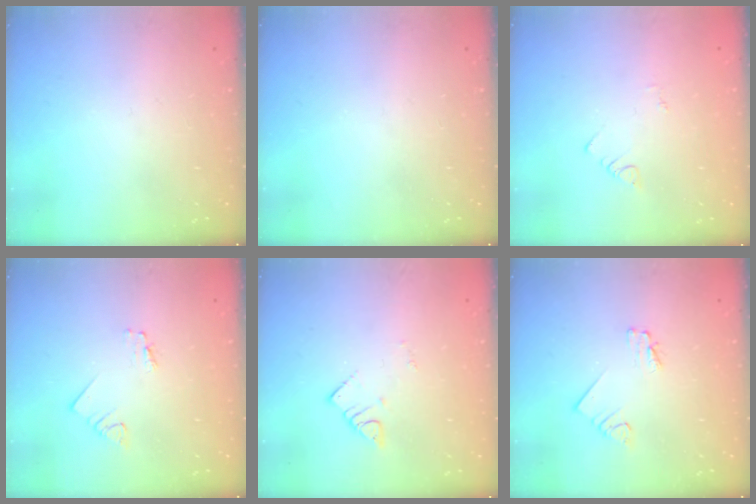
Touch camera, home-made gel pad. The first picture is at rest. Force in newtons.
{"total": 0.0}
{"total": 1.1, "press": 1.1, "slide": 0.3}
{"total": 1.2, "press": 1.2, "slide": 0.1}
{"total": 2.7, "press": 2.7, "slide": 0.1}
{"total": 1.6, "press": 1.5, "slide": 0.2}